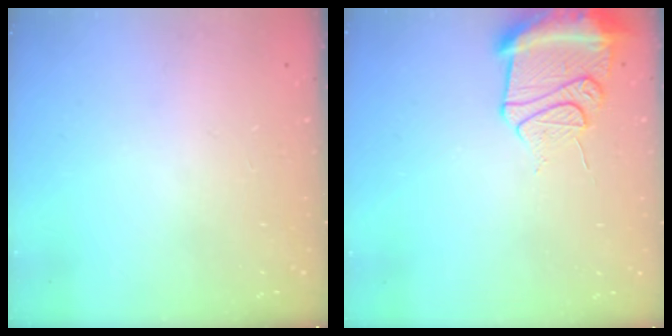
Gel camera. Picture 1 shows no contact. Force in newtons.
{"total": 12.9, "press": 12.8, "slide": 1.5}